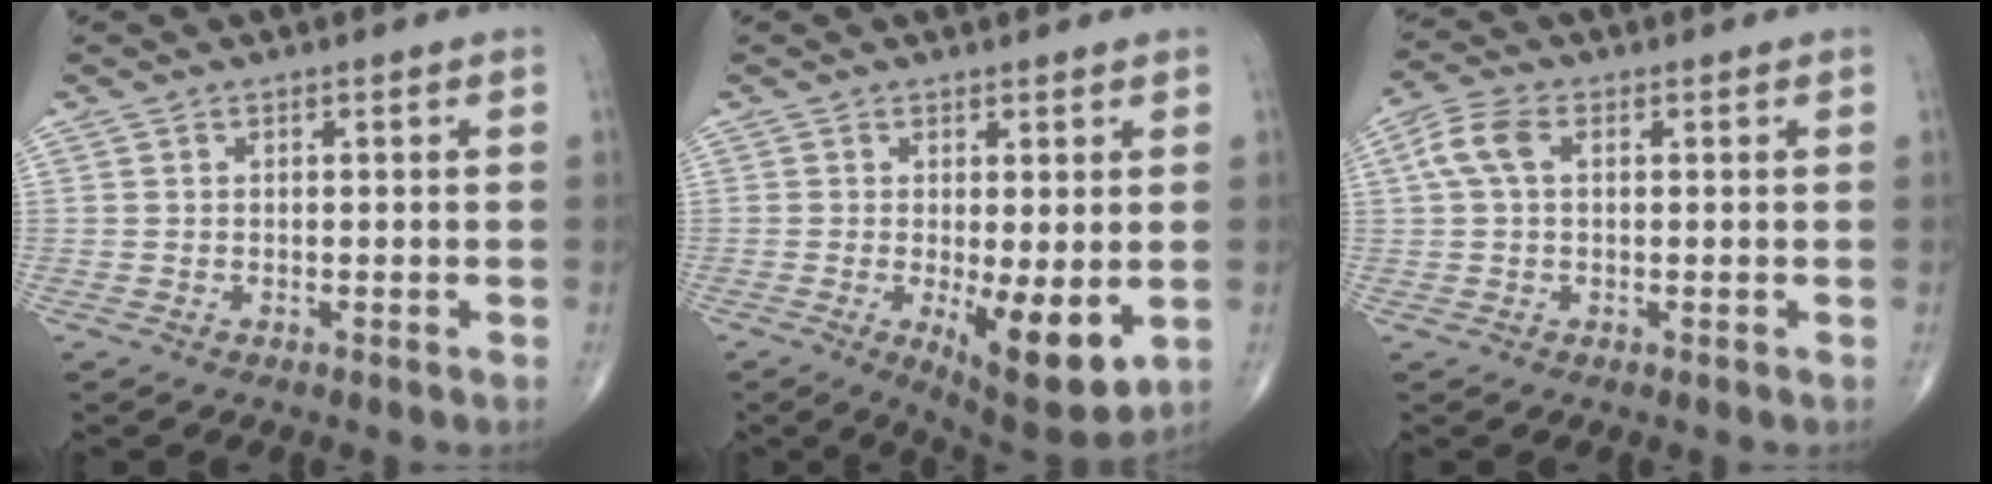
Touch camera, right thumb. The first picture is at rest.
{"total": 10.3, "force": [-1.9, 3.3, 9.5], "torque": [-0.134, -0.028, -0.020]}
{"total": 5.3, "force": [1.1, 3.1, 4.2], "torque": [-0.102, 0.017, 0.018]}